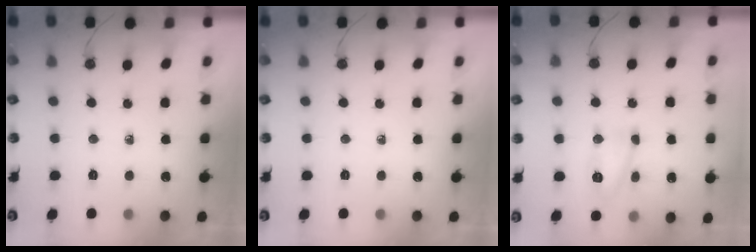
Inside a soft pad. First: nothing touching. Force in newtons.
{"total": 0.0}
{"total": 7.3, "press": 7.3, "slide": 0.5}